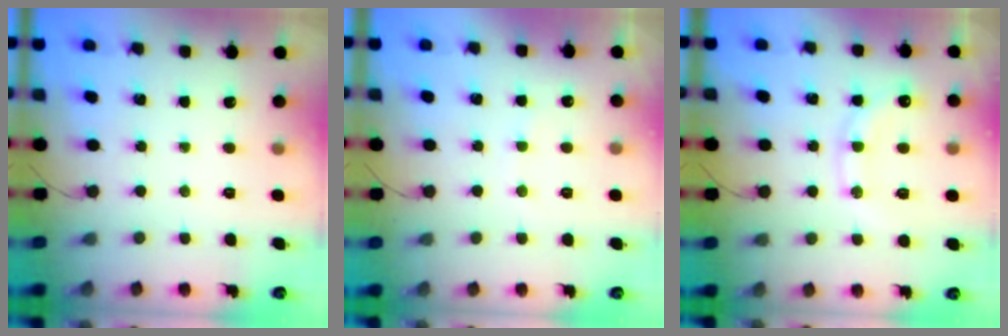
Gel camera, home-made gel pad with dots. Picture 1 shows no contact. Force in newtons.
{"total": 6.2, "press": 6.2, "slide": 0.9}
{"total": 13.5, "press": 13.5, "slide": 1.0}